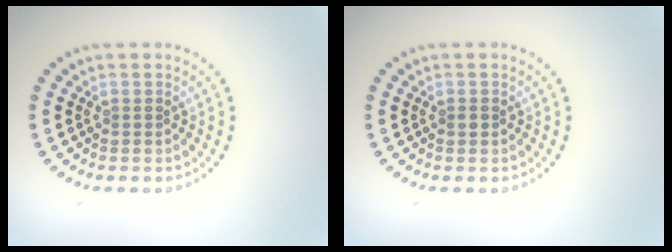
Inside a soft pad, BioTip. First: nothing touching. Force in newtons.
{"total": 0.7, "press": 0.7, "slide": 0.1}